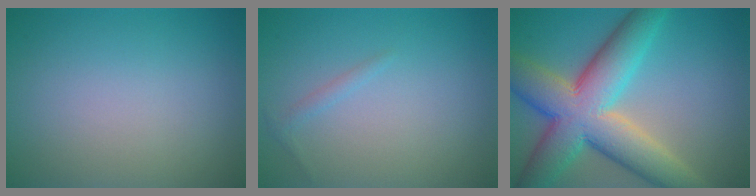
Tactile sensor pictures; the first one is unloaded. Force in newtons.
{"total": 0.8, "press": 0.8, "slide": 0.0}
{"total": 11.4, "press": 11.3, "slide": 0.4}